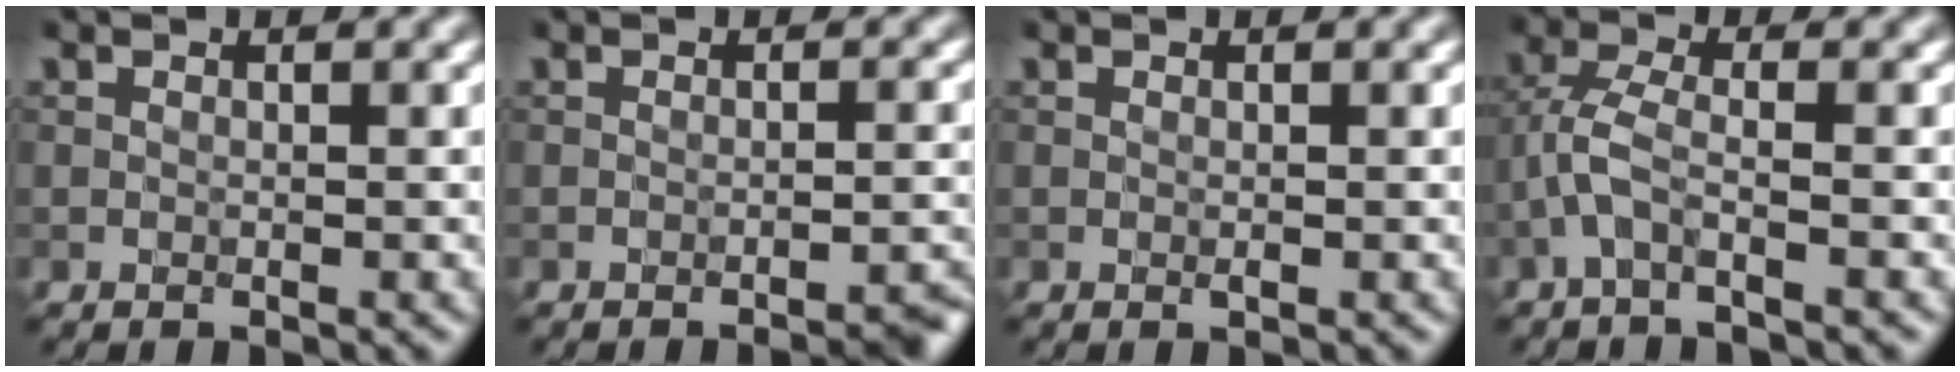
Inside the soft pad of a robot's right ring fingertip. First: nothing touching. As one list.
[{"total": 3.0, "force": [-2.1, 0.7, 2.1], "torque": [-0.012, 0.011, -0.029]}, {"total": 0.0}, {"total": 2.8, "force": [-1.4, 0.6, 2.3], "torque": [-0.059, 0.009, -0.039]}]